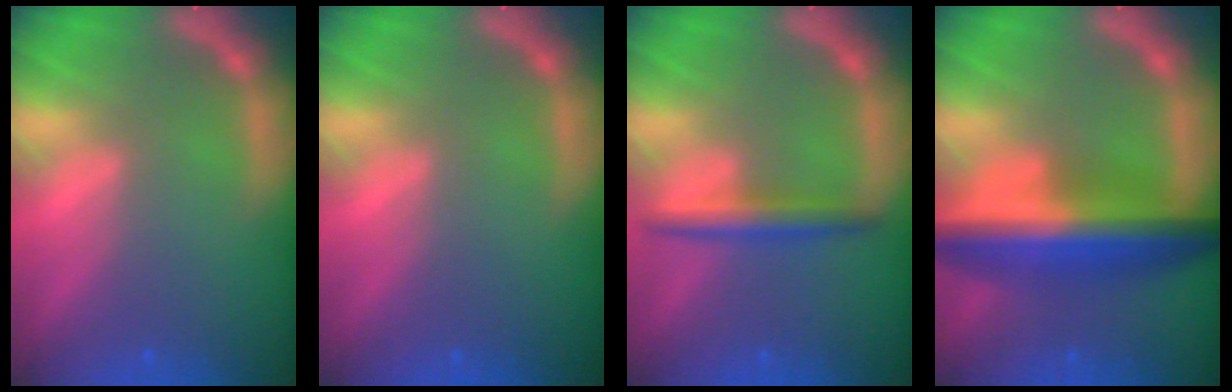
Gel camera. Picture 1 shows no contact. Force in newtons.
{"total": 0.0}
{"total": 3.0}
{"total": 9.5}